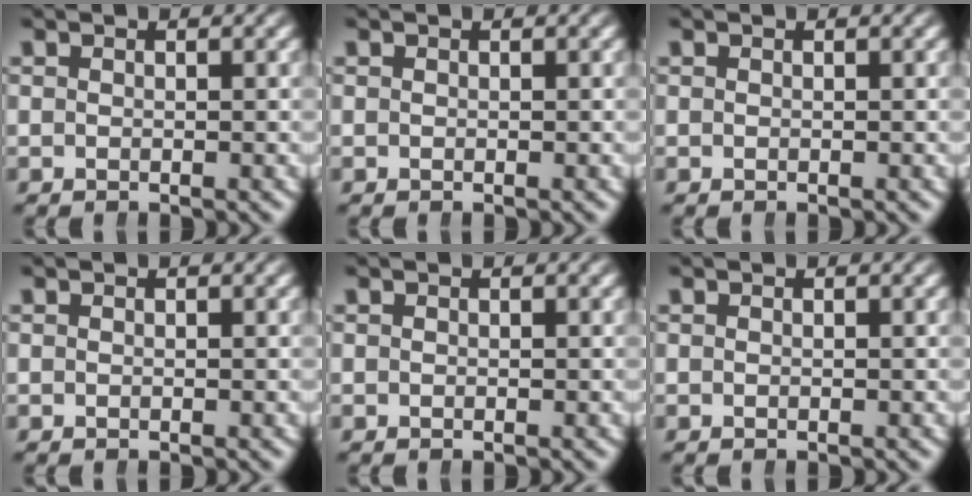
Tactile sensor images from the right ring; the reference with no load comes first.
{"total": 0.0}
{"total": 0.0}
{"total": 0.0}
{"total": 0.0}
{"total": 0.0}